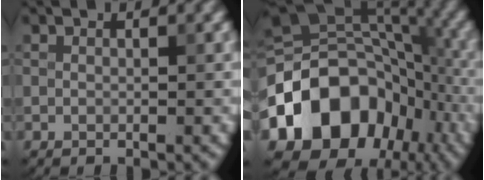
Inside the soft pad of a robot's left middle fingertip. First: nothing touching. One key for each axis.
{"total": 14.4, "fx": -5.7, "fy": 10.7, "fz": 7.8, "tx": -0.140, "ty": 0.006, "tz": -0.111}